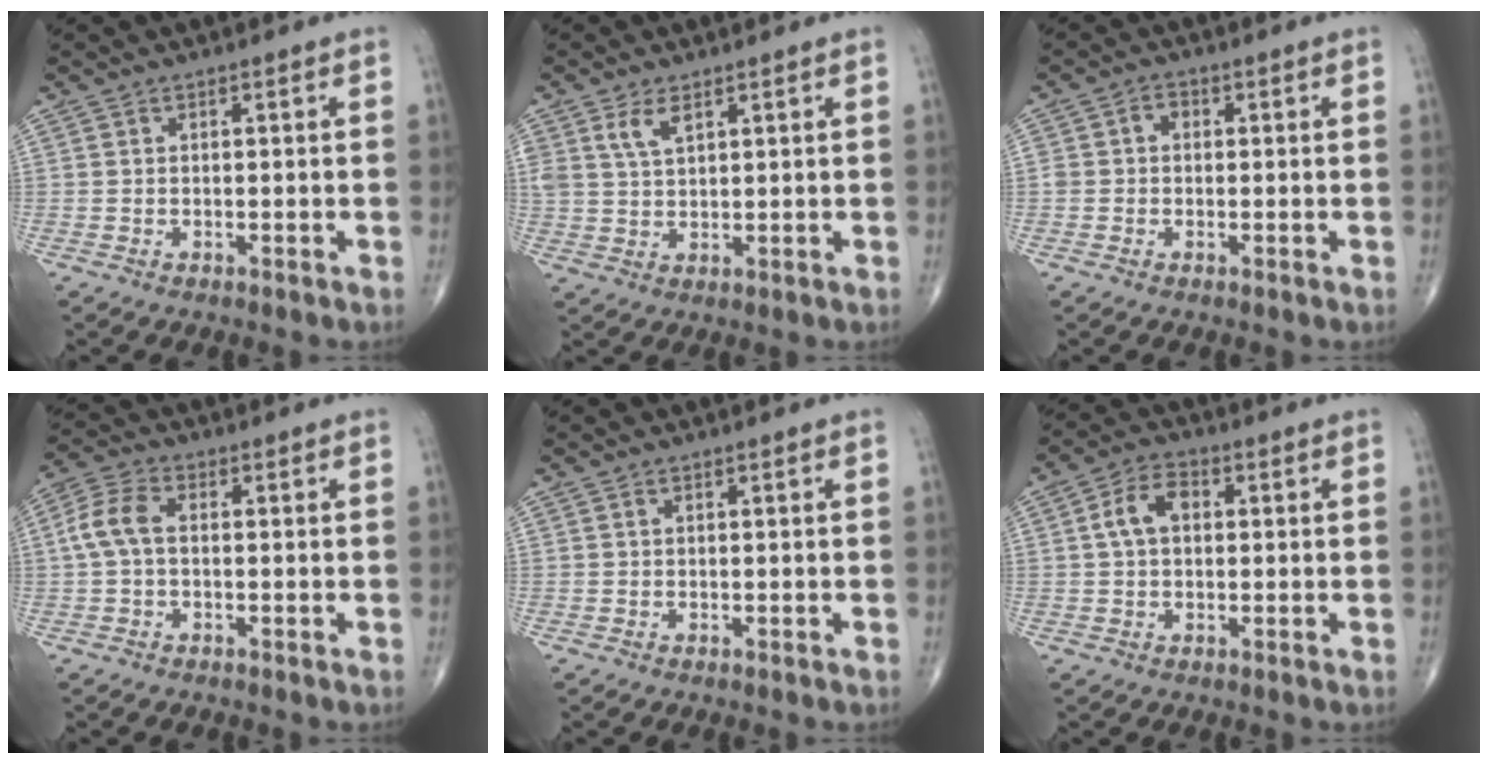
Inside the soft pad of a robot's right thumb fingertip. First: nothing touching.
{"total": 4.1, "force": [2.3, 1.9, 2.8], "torque": [-0.052, -0.009, 0.050]}
{"total": 2.5, "force": [0.2, 2.1, 1.3], "torque": [-0.011, 0.013, 0.000]}
{"total": 6.2, "force": [0.2, 3.7, 4.9], "torque": [-0.110, 0.019, -0.003]}
{"total": 0.0}
{"total": 6.2, "force": [1.0, 4.0, 4.6], "torque": [-0.081, 0.017, 0.013]}